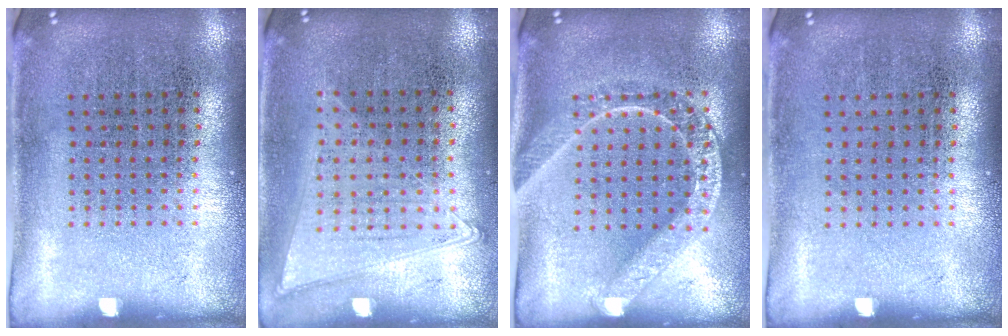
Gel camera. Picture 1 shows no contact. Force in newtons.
{"total": 1.0, "press": 1.0, "slide": 0.4}
{"total": 1.8, "press": 1.7, "slide": 0.6}
{"total": 0.0}